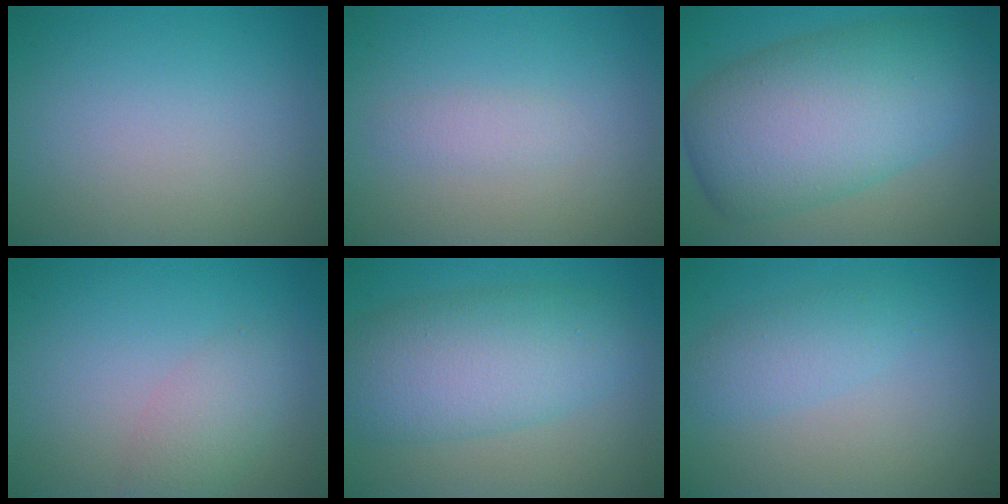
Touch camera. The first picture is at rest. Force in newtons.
{"total": 1.1, "press": 1.1, "slide": 0.1}
{"total": 11.6, "press": 11.6, "slide": 0.3}
{"total": 2.4, "press": 2.4, "slide": 0.1}
{"total": 7.7, "press": 7.7, "slide": 0.1}
{"total": 2.4, "press": 2.4, "slide": 0.1}